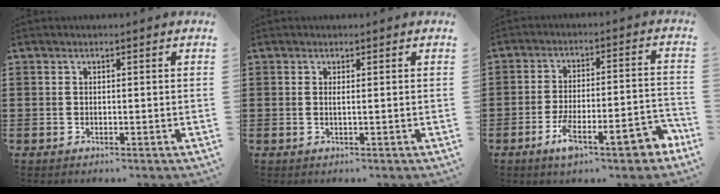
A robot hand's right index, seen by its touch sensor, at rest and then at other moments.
{"total": 0.6, "force": [0.1, -0.2, 0.6], "torque": [-0.012, -0.004, 0.002]}
{"total": 10.0, "force": [-5.4, 2.4, 8.0], "torque": [-0.131, 0.005, -0.098]}